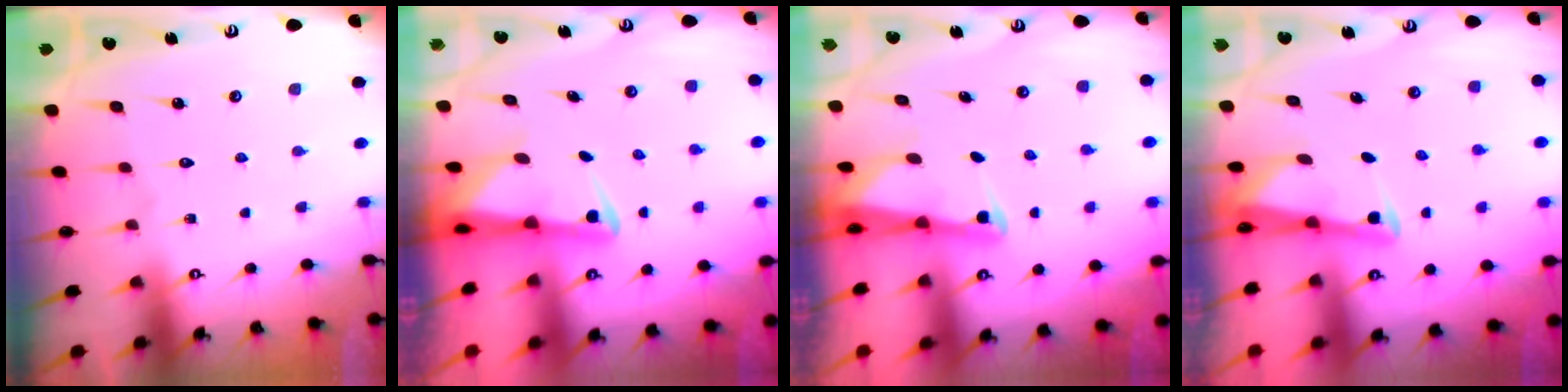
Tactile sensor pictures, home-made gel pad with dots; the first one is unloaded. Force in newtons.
{"total": 2.5, "press": 2.5, "slide": 0.5}
{"total": 2.4, "press": 2.4, "slide": 0.3}
{"total": 2.8, "press": 2.8, "slide": 0.2}